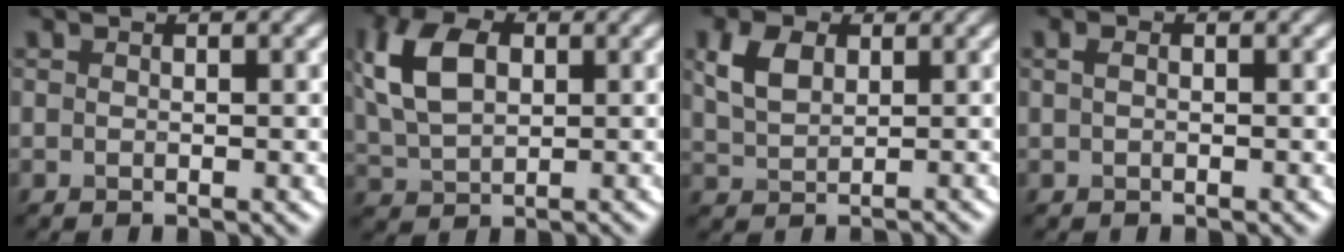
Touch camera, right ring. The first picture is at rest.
{"total": 6.1, "force": [1.7, 4.0, 4.3], "torque": [-0.122, 0.023, 0.053]}
{"total": 2.5, "force": [1.0, 1.8, 1.4], "torque": [-0.044, 0.013, 0.038]}
{"total": 0.9, "force": [0.4, 0.5, 0.6], "torque": [-0.010, 0.012, 0.001]}